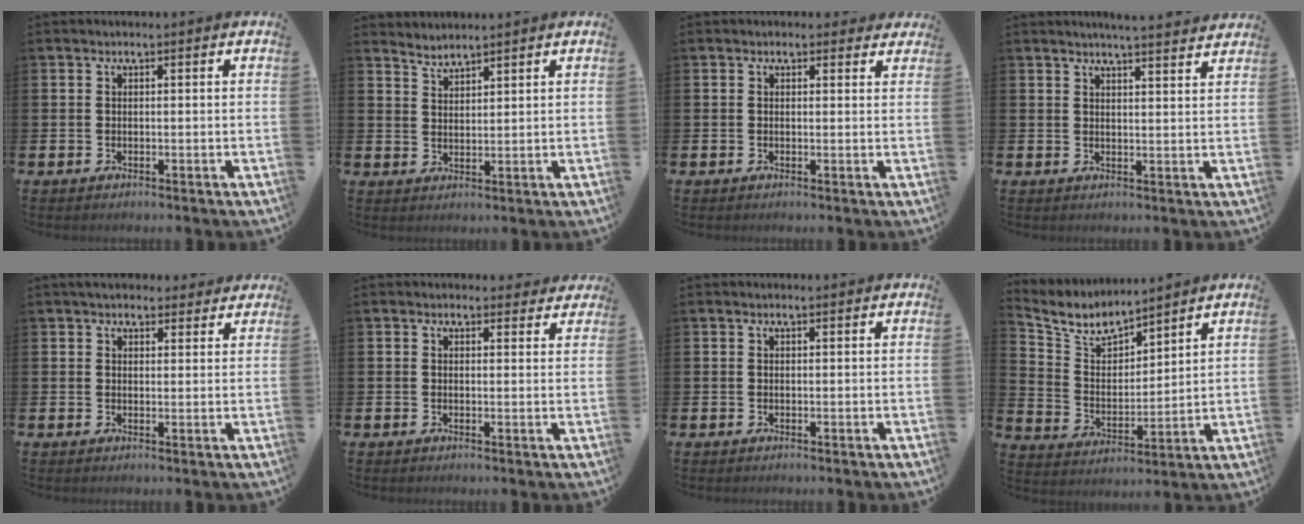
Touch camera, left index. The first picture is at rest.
{"total": 2.5, "force": [2.5, -0.1, -0.4], "torque": [-0.006, -0.009, 0.048]}
{"total": 1.0, "force": [0.7, 0.7, 0.2], "torque": [0.003, 0.006, 0.011]}
{"total": 4.1, "force": [4.0, -0.6, 0.5], "torque": [-0.009, -0.026, 0.069]}
{"total": 3.6, "force": [3.3, 1.3, 0.2], "torque": [-0.004, -0.011, 0.060]}
{"total": 0.7, "force": [-0.3, 0.6, 0.3], "torque": [-0.004, 0.006, -0.008]}
{"total": 0.0}
{"total": 6.5, "force": [6.1, 1.6, 1.6], "torque": [-0.067, -0.037, 0.107]}